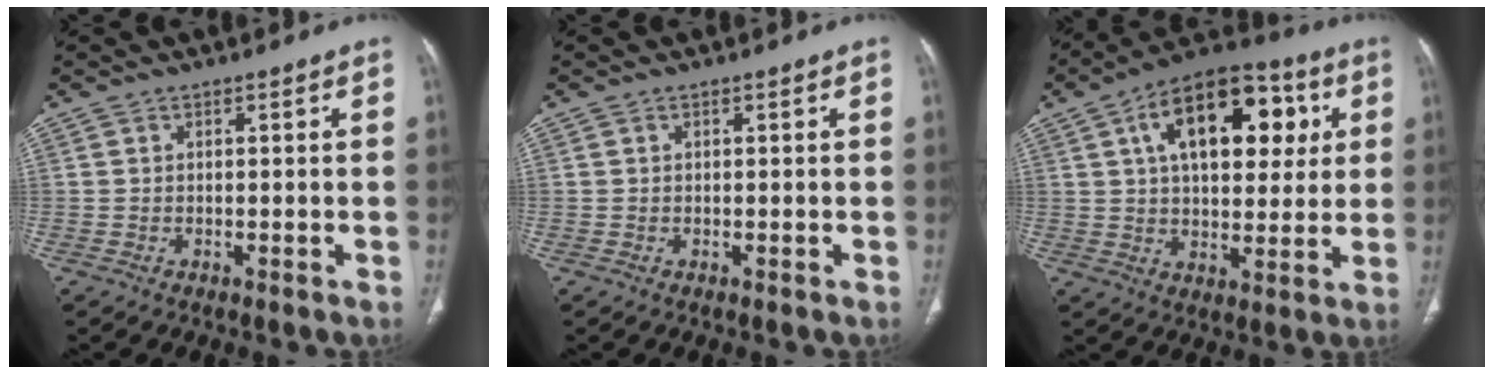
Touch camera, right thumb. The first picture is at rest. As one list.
[{"total": 0.0}, {"total": 20.5, "force": [6.2, 11.3, 16.0], "torque": [-0.204, 0.007, 0.089]}]